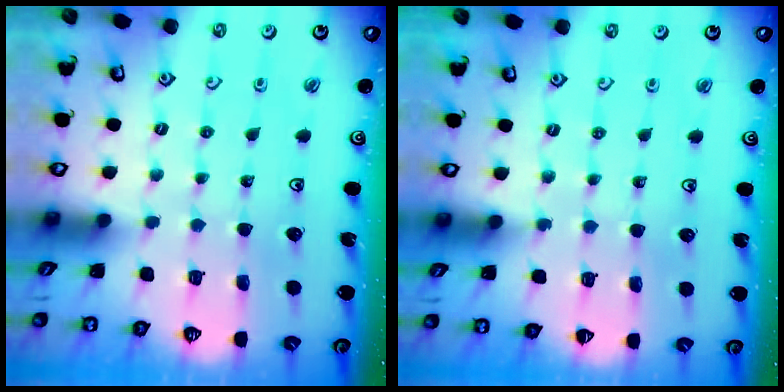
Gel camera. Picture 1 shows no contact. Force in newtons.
{"total": 3.4, "press": 3.4, "slide": 0.6}